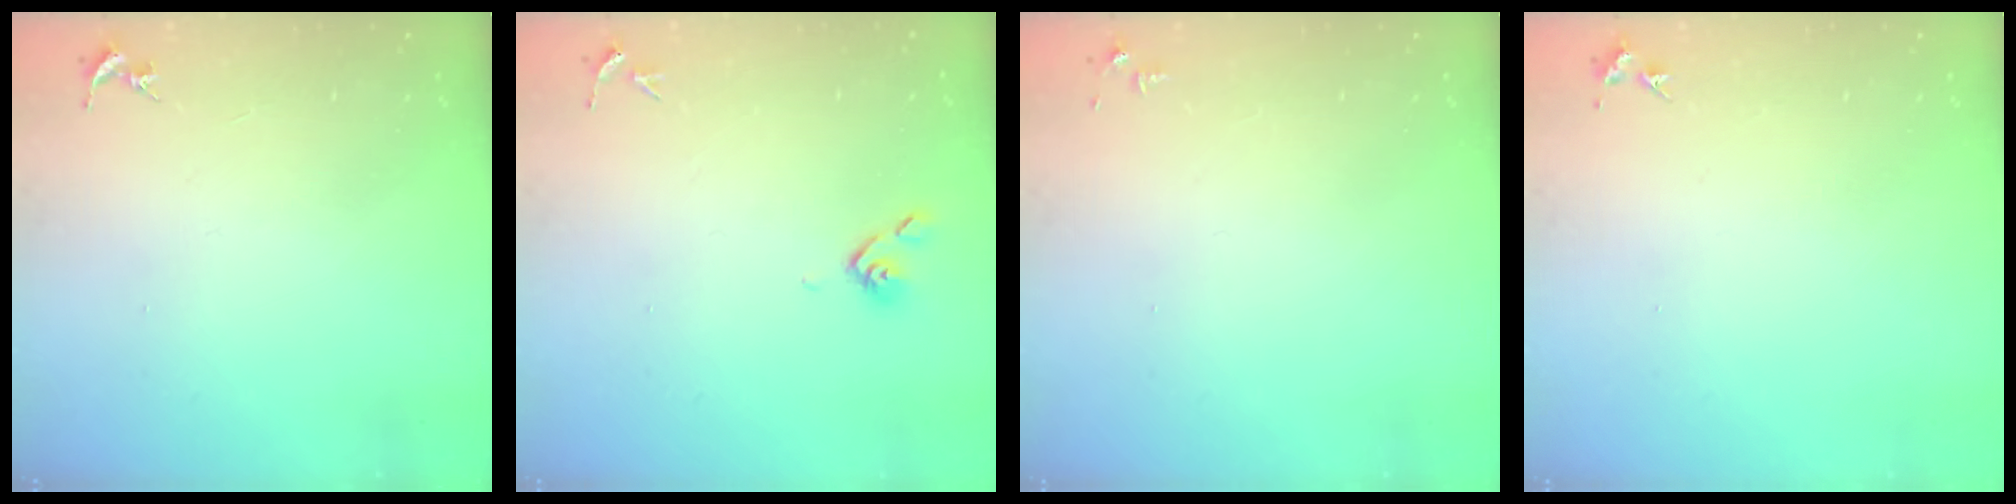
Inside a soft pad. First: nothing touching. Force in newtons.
{"total": 4.4, "press": 4.4, "slide": 0.7}
{"total": 2.8, "press": 2.8, "slide": 0.4}
{"total": 4.3, "press": 4.3, "slide": 0.6}